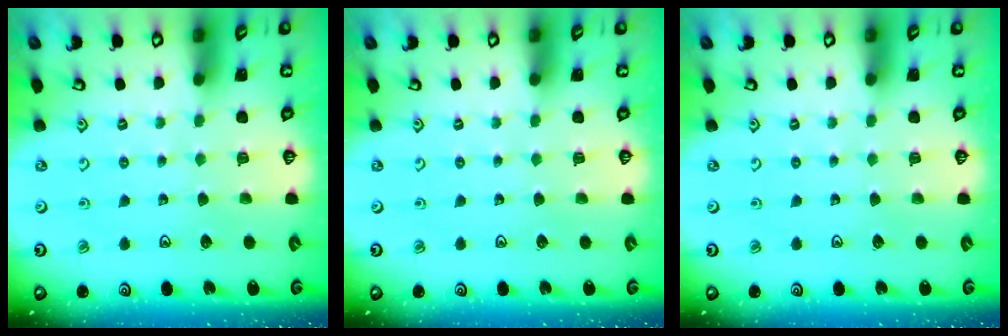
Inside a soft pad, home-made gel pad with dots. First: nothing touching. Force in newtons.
{"total": 0.0}
{"total": 0.0}